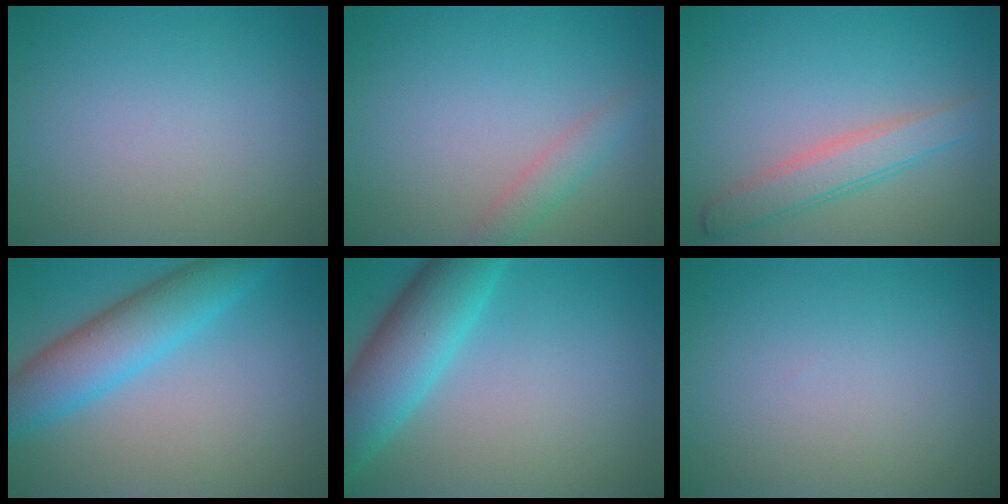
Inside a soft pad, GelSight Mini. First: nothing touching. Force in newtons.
{"total": 1.8, "press": 1.8, "slide": 0.1}
{"total": 3.5, "press": 3.5, "slide": 0.2}
{"total": 6.3, "press": 6.3, "slide": 0.0}
{"total": 7.2, "press": 7.2, "slide": 0.2}
{"total": 0.0}